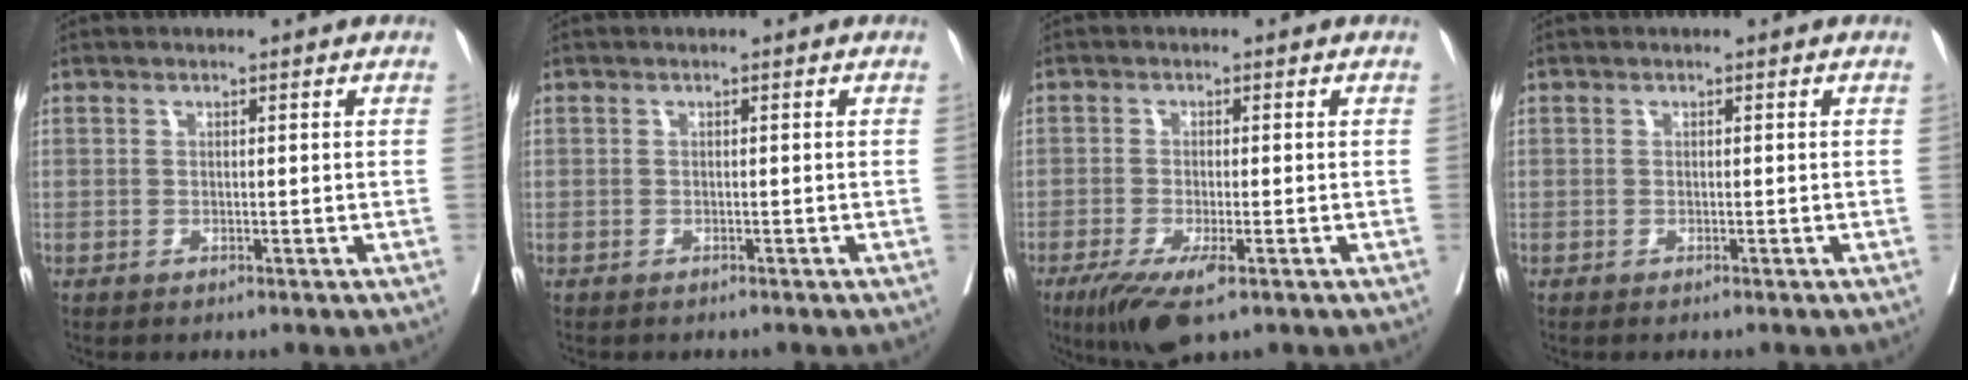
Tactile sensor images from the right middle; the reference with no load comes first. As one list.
[{"total": 1.7, "force": [-1.5, 0.4, 0.6], "torque": [-0.020, -0.005, -0.019]}, {"total": 6.7, "force": [-3.8, 1.3, 5.3], "torque": [-0.092, -0.018, -0.061]}, {"total": 1.3, "force": [-1.1, 0.1, 0.5], "torque": [-0.006, -0.001, -0.016]}]